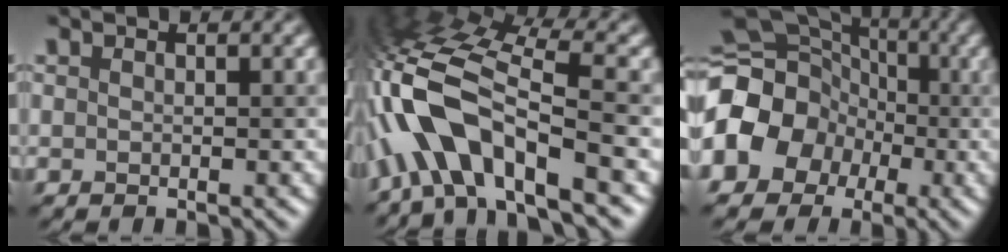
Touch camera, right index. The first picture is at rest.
{"total": 10.5, "force": [-4.1, 3.9, 8.8], "torque": [-0.166, 0.025, -0.081]}
{"total": 11.8, "force": [-2.9, 10.2, 5.2], "torque": [-0.090, 0.001, -0.077]}